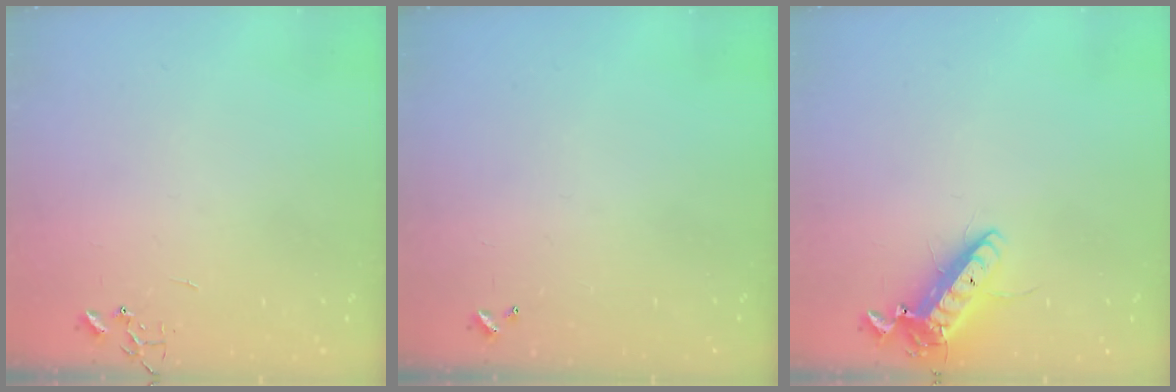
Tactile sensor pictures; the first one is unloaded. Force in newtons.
{"total": 0.0}
{"total": 14.3, "press": 14.0, "slide": 2.8}